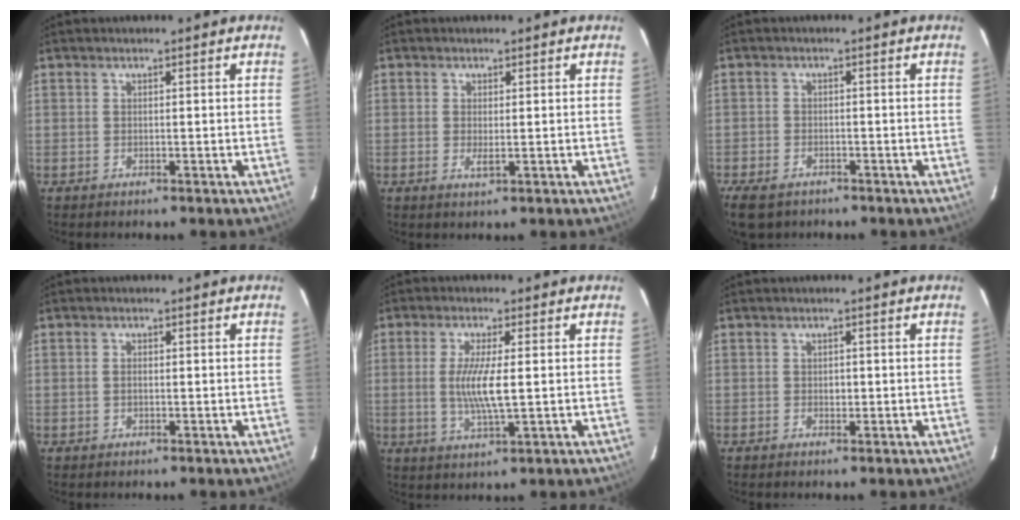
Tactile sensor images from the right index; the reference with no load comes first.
{"total": 1.9, "force": [-0.1, 0.5, 1.8], "torque": [-0.036, -0.004, -0.002]}
{"total": 6.8, "force": [-4.6, 4.0, 3.0], "torque": [-0.086, -0.015, -0.083]}
{"total": 1.3, "force": [0.0, 0.8, 1.0], "torque": [-0.020, 0.002, -0.001]}
{"total": 6.9, "force": [0.0, 0.9, 6.9], "torque": [-0.133, -0.008, 0.001]}
{"total": 1.1, "force": [-0.1, 0.9, 0.6], "torque": [-0.008, 0.002, -0.001]}